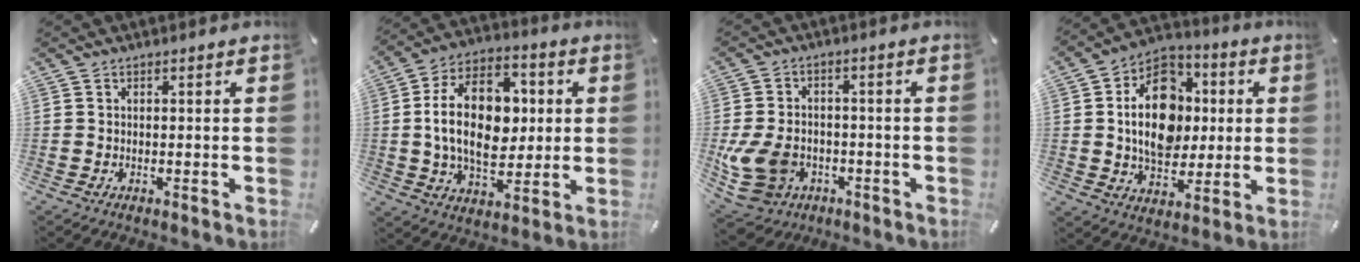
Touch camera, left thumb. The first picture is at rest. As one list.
[{"total": 20.0, "force": [1.1, 13.1, 15.1], "torque": [-0.287, 0.010, 0.014]}, {"total": 12.4, "force": [-3.6, 9.5, 7.0], "torque": [-0.161, 0.013, -0.062]}, {"total": 17.2, "force": [0.8, 13.0, 11.3], "torque": [-0.196, 0.013, 0.014]}]